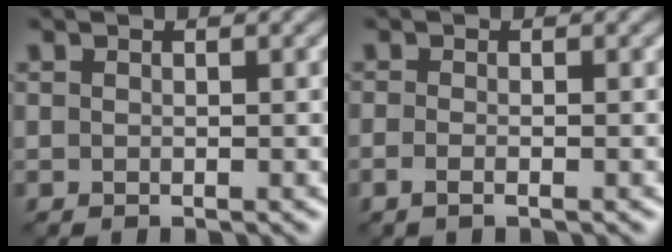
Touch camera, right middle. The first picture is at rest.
{"total": 1.3, "force": [-0.6, 0.4, 1.1], "torque": [-0.019, -0.008, -0.016]}